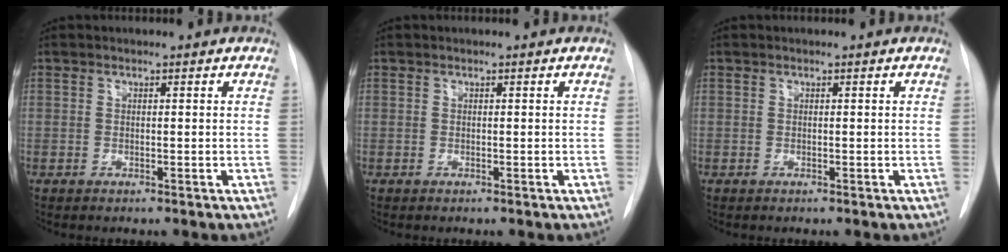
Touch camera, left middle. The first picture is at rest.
{"total": 0.0}
{"total": 0.0}